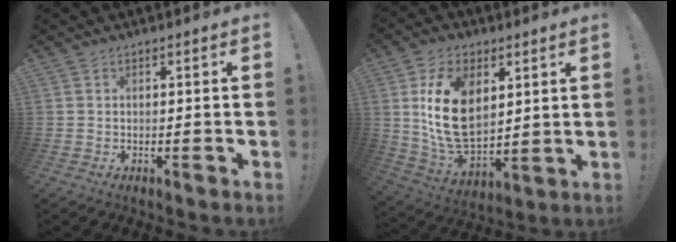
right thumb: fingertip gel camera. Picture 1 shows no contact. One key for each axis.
{"total": 17.8, "fx": 5.2, "fy": 11.9, "fz": 12.2, "tx": -0.233, "ty": -0.026, "tz": 0.092}